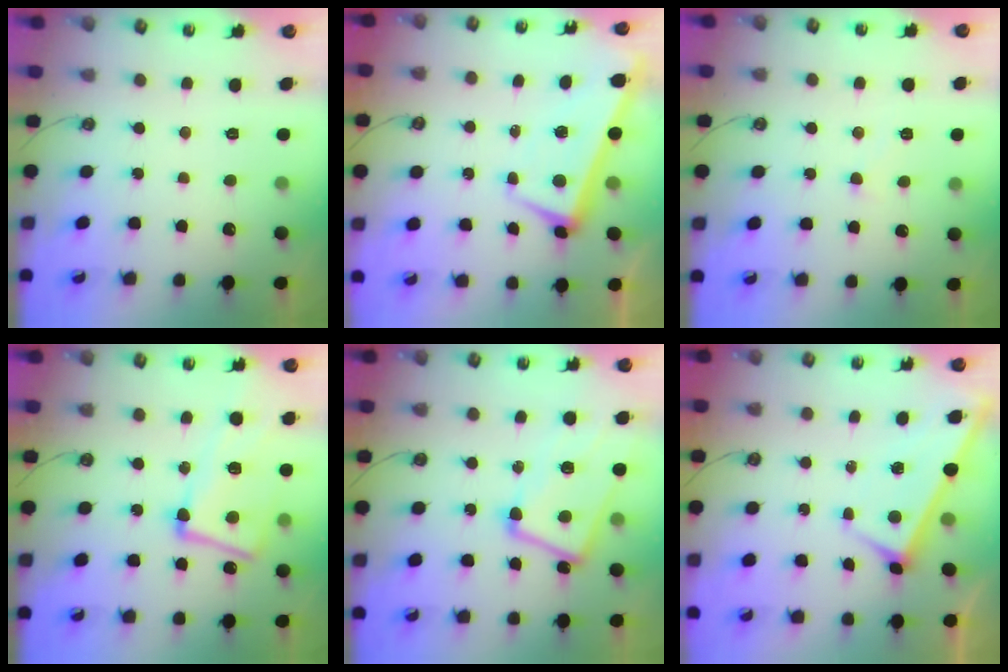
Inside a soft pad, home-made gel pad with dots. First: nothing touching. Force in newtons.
{"total": 2.2, "press": 2.1, "slide": 0.7}
{"total": 5.0, "press": 4.9, "slide": 0.3}
{"total": 11.2, "press": 11.0, "slide": 2.3}
{"total": 6.2, "press": 6.1, "slide": 1.2}
{"total": 3.0, "press": 3.0, "slide": 0.1}